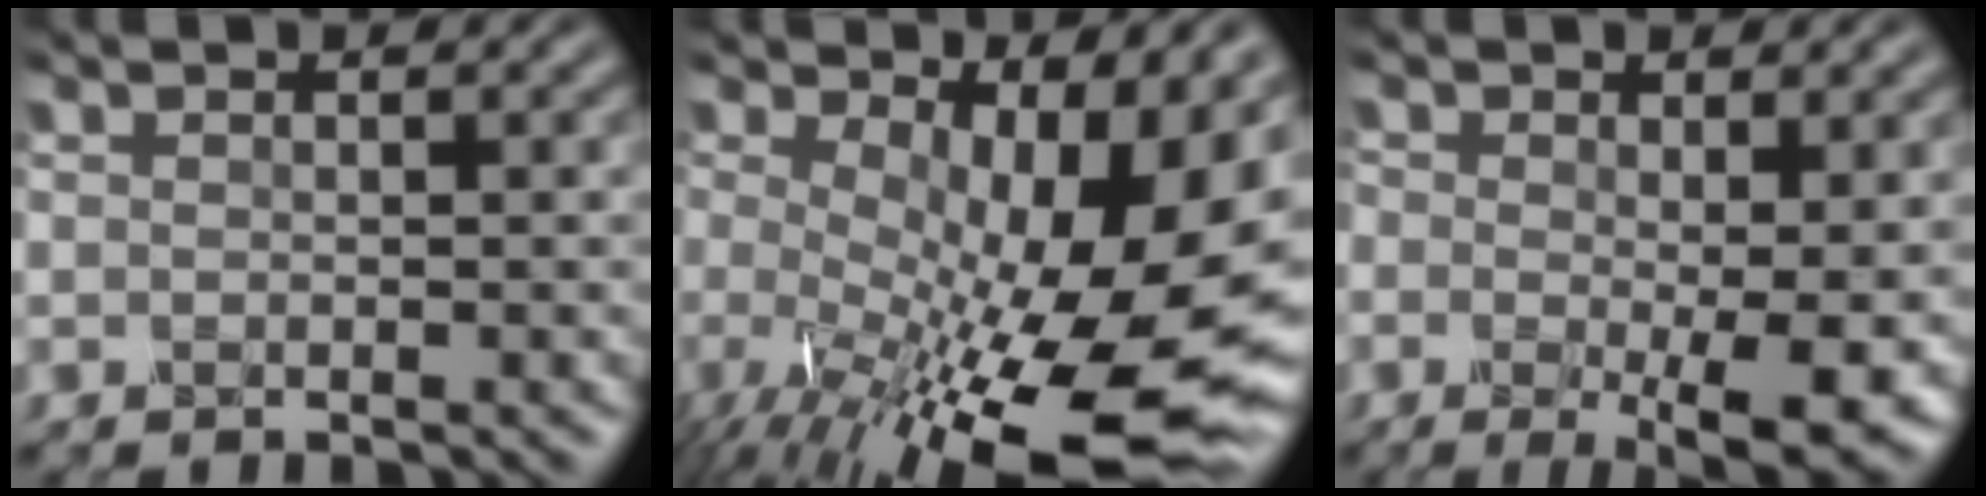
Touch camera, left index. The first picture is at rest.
{"total": 18.9, "force": [-1.9, 8.2, 16.9], "torque": [-0.229, -0.039, -0.007]}
{"total": 6.3, "force": [-1.0, 2.4, 5.7], "torque": [-0.097, -0.017, -0.017]}